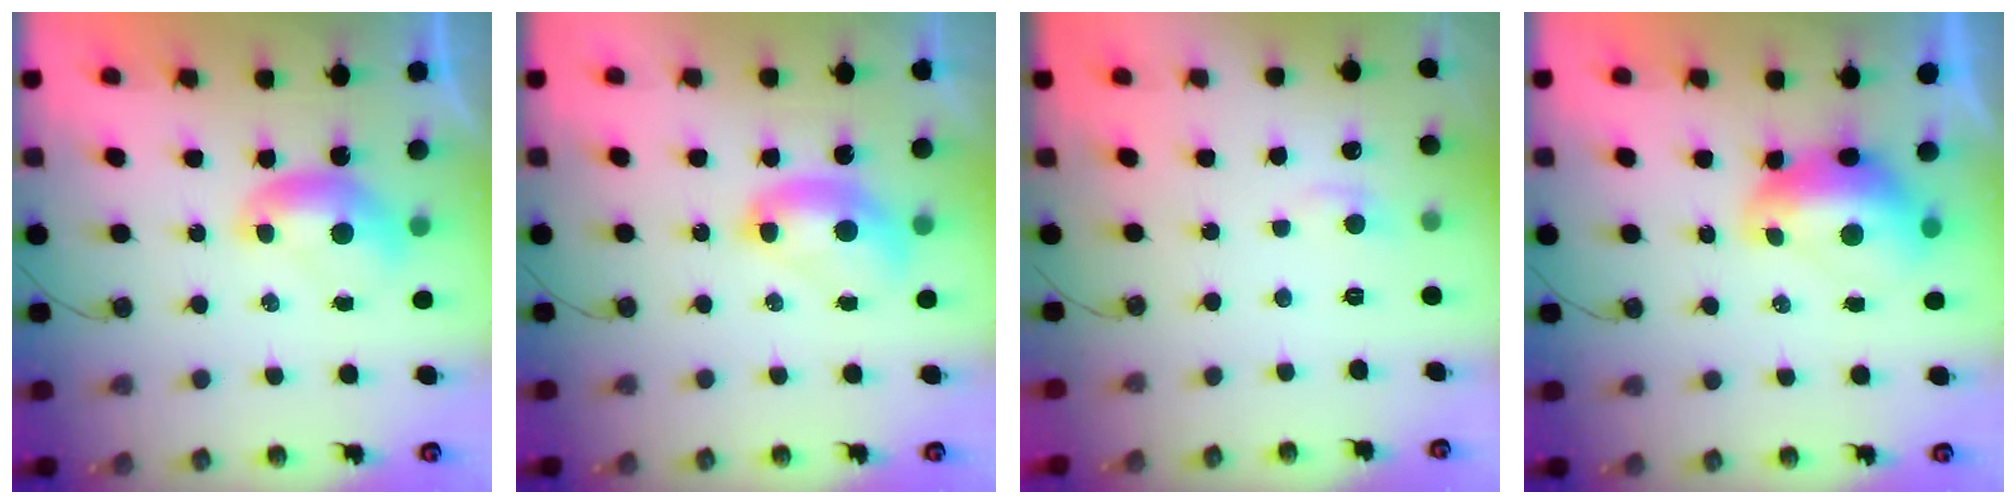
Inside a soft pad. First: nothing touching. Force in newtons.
{"total": 2.7, "press": 2.7, "slide": 0.1}
{"total": 1.5, "press": 1.2, "slide": 0.9}
{"total": 2.8, "press": 2.7, "slide": 0.7}